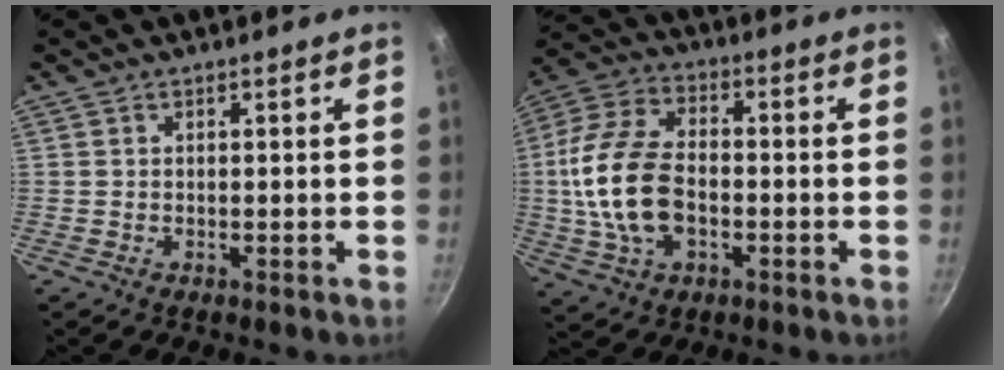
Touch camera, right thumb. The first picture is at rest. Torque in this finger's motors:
{"motor_torque": [-0.22, 1.44, 1.86, 0.26, 0.56]}